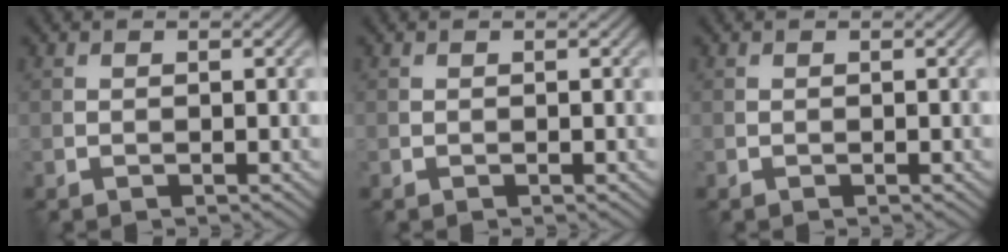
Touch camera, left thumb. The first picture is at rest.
{"total": 0.0}
{"total": 0.0}